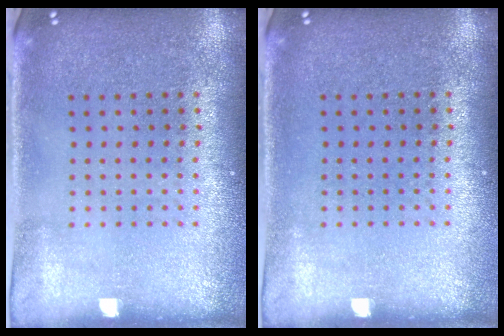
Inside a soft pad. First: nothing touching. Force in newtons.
{"total": 0.0}